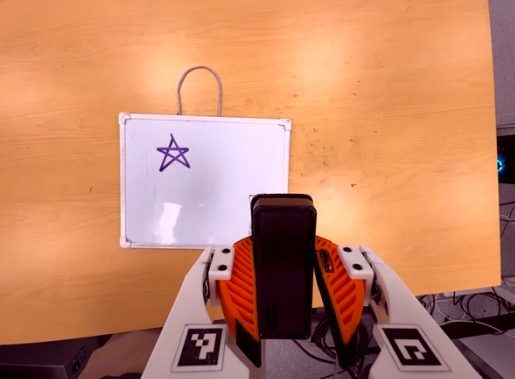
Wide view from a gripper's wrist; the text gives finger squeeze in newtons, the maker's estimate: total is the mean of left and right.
{"total": 6.9, "left": 5.3, "right": 8.5}